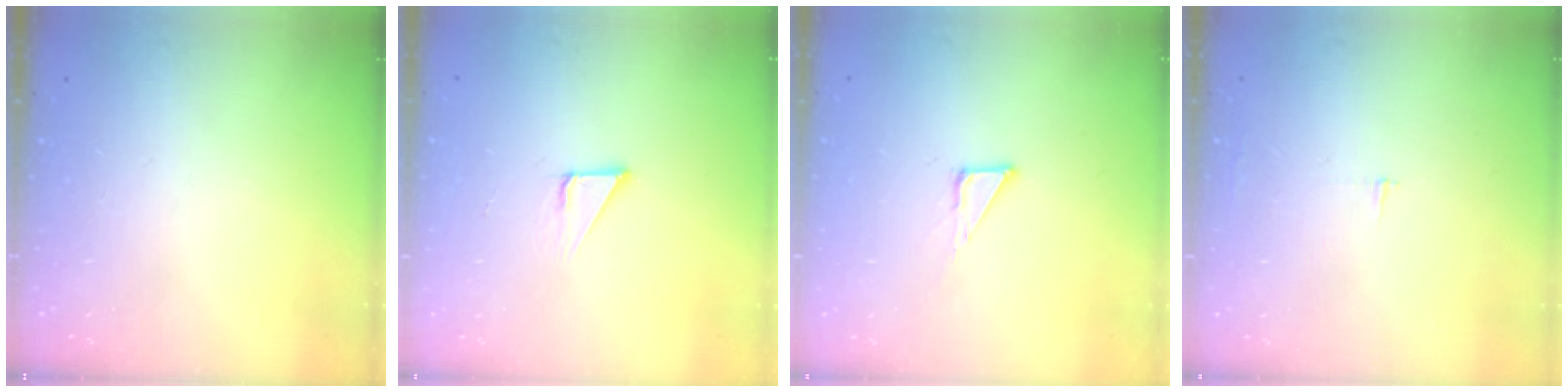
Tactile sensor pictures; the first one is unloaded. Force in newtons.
{"total": 3.3, "press": 3.3, "slide": 0.1}
{"total": 1.9, "press": 1.9, "slide": 0.1}
{"total": 2.3, "press": 2.3, "slide": 0.2}